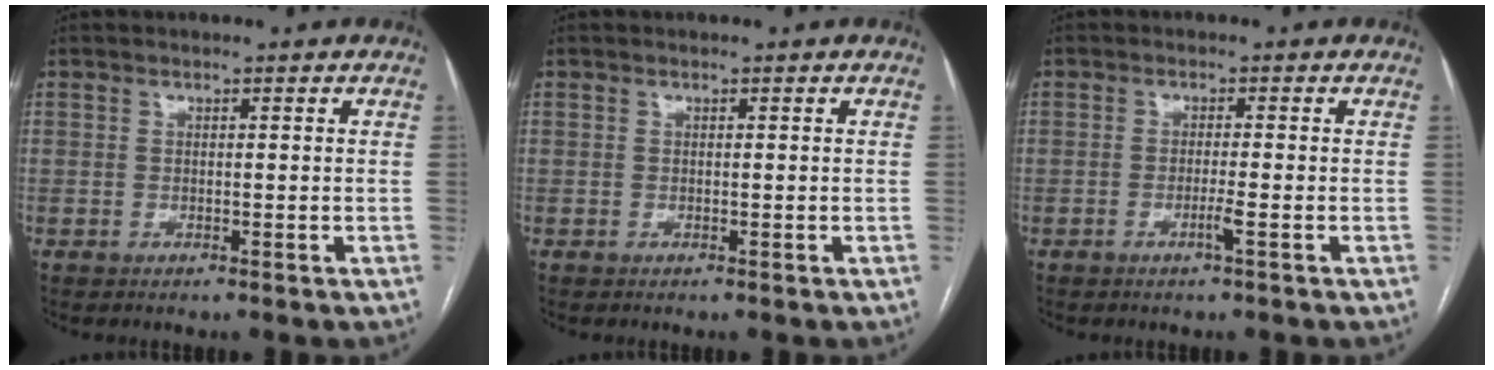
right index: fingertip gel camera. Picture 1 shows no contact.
{"total": 0.0}
{"total": 1.9, "force": [-0.8, -0.3, 1.7], "torque": [-0.033, -0.003, -0.016]}